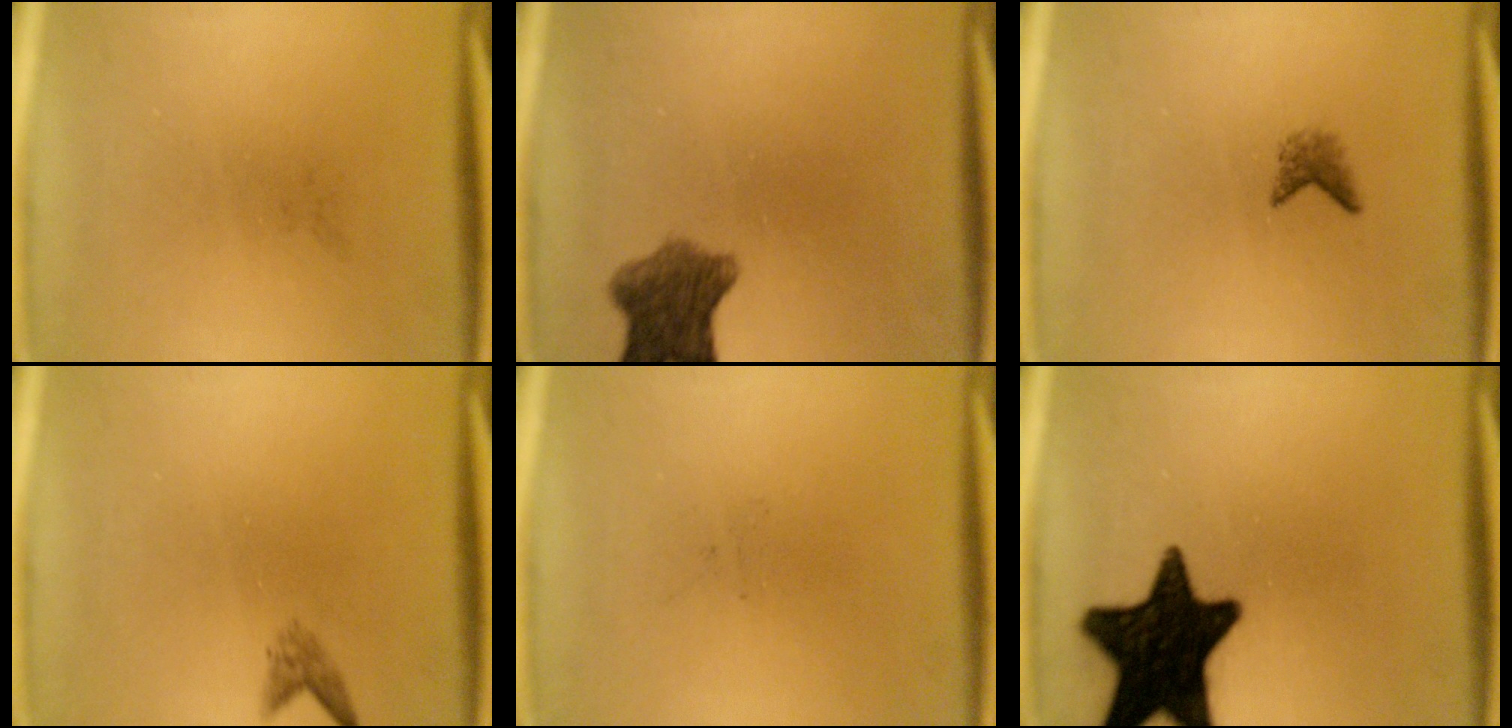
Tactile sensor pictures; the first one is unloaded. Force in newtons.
{"total": 7.2}
{"total": 1.4}
{"total": 1.3}
{"total": 0.0}
{"total": 18.4}